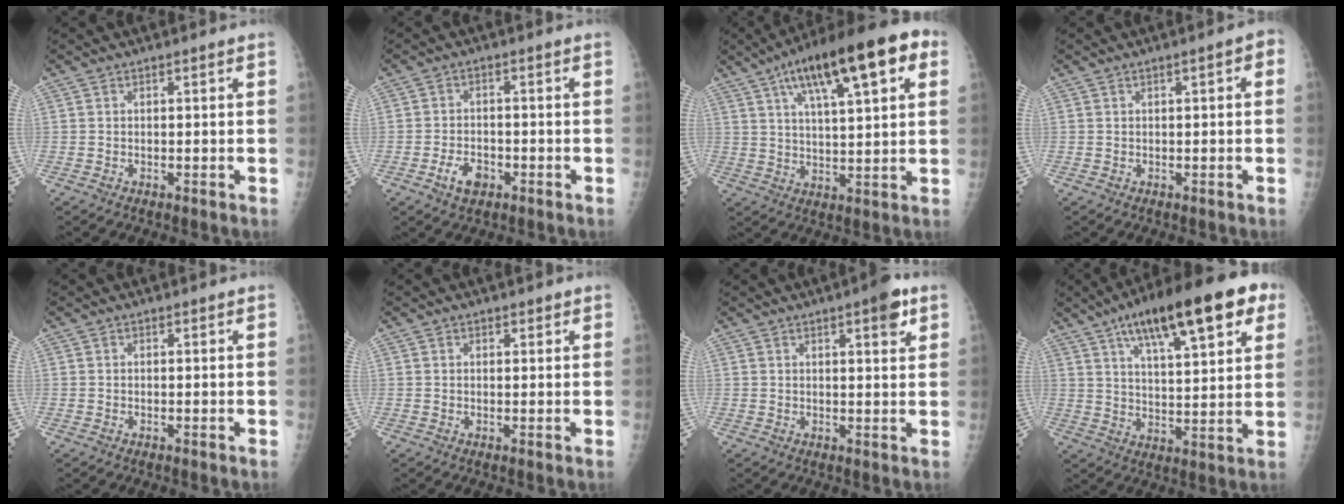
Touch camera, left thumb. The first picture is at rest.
{"total": 4.5, "force": [-2.2, 2.9, 2.7], "torque": [-0.039, 0.012, -0.036]}
{"total": 19.9, "force": [8.8, 6.0, 16.8], "torque": [-0.243, 0.011, 0.134]}
{"total": 2.5, "force": [0.4, 0.9, 2.3], "torque": [-0.027, 0.008, 0.001]}
{"total": 0.0}
{"total": 1.5, "force": [1.1, 1.0, 0.4], "torque": [0.011, -0.005, 0.010]}
{"total": 5.1, "force": [2.8, 1.4, 4.0], "torque": [-0.045, -0.010, 0.032]}
{"total": 21.8, "force": [11.1, 6.8, 17.5], "torque": [-0.244, -0.006, 0.169]}